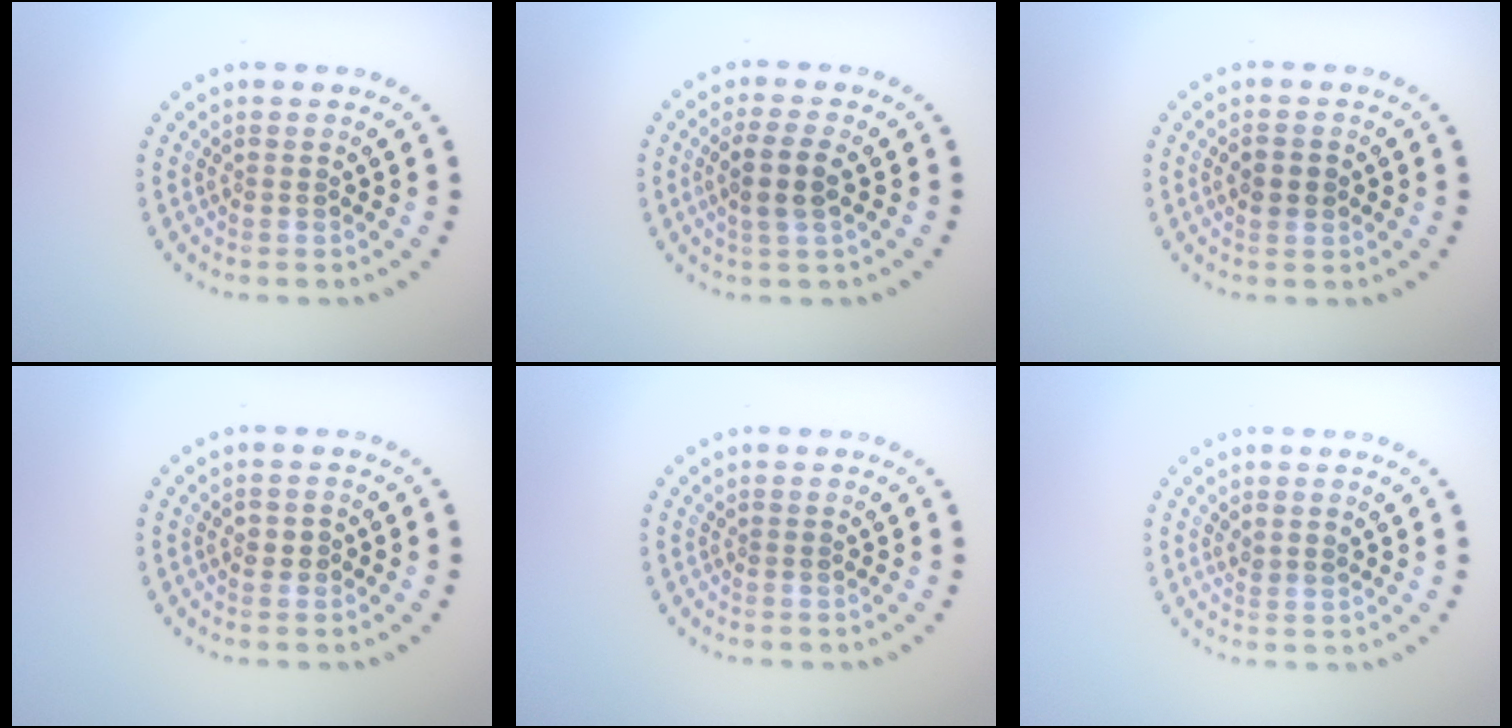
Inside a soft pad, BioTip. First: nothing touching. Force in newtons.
{"total": 2.8, "press": 2.5, "slide": 1.3}
{"total": 2.3, "press": 2.2, "slide": 0.2}
{"total": 1.0, "press": 1.0, "slide": 0.2}
{"total": 0.0}
{"total": 0.7, "press": 0.5, "slide": 0.5}